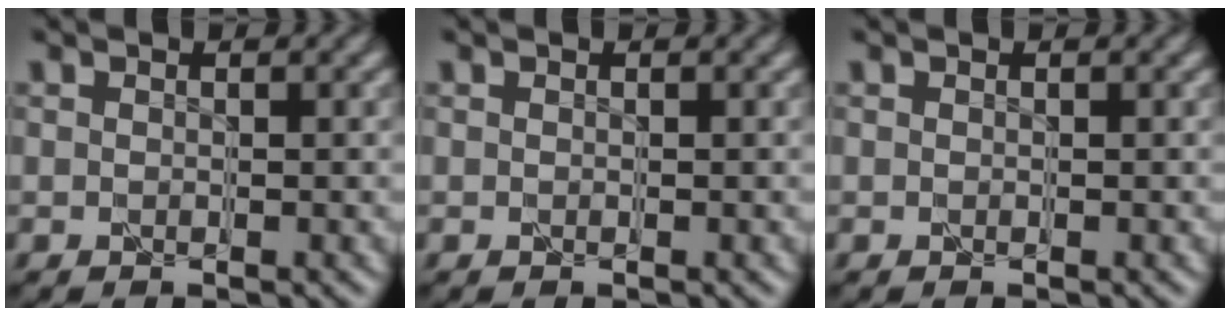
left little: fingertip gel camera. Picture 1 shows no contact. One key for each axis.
{"total": 0.0}
{"total": 0.0}